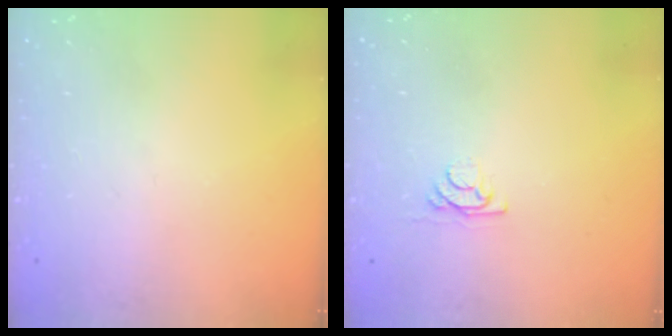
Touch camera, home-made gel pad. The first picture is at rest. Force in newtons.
{"total": 3.8, "press": 3.8, "slide": 0.4}